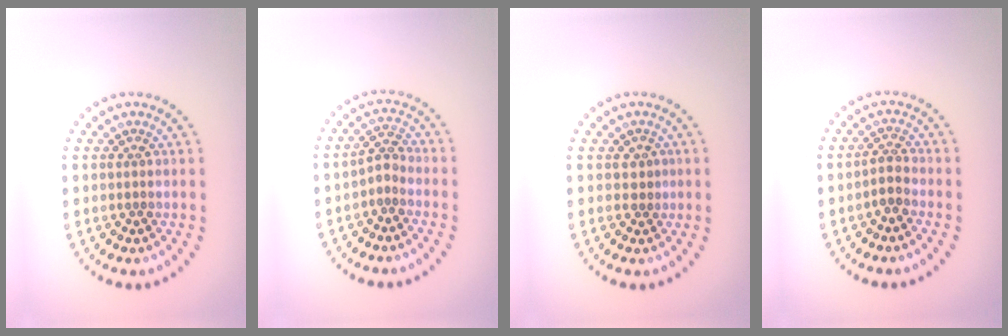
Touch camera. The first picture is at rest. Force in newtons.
{"total": 1.6, "press": 1.3, "slide": 1.1}
{"total": 0.9, "press": 0.7, "slide": 0.5}
{"total": 1.7, "press": 1.3, "slide": 1.1}